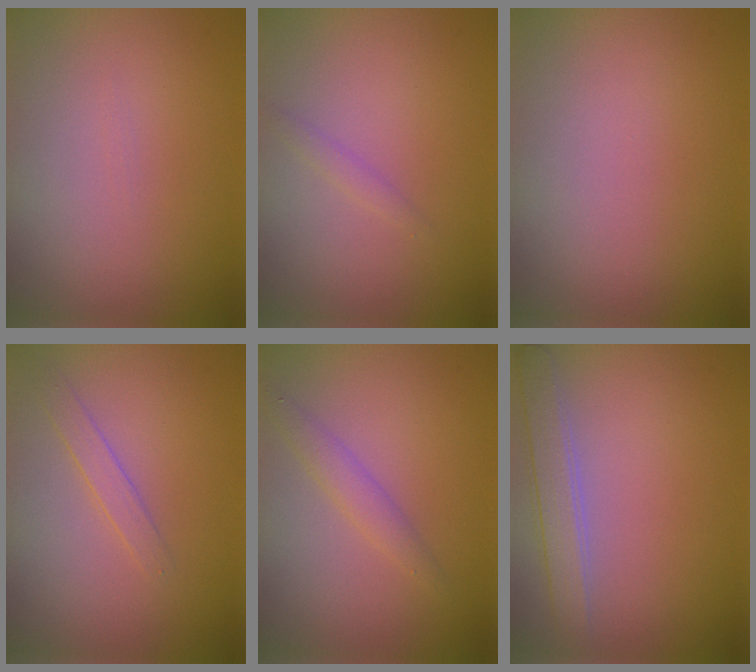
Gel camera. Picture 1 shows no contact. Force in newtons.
{"total": 0.8, "press": 0.8, "slide": 0.0}
{"total": 0.0}
{"total": 1.4, "press": 1.4, "slide": 0.1}
{"total": 1.7, "press": 1.7, "slide": 0.1}
{"total": 2.6, "press": 2.6, "slide": 0.2}